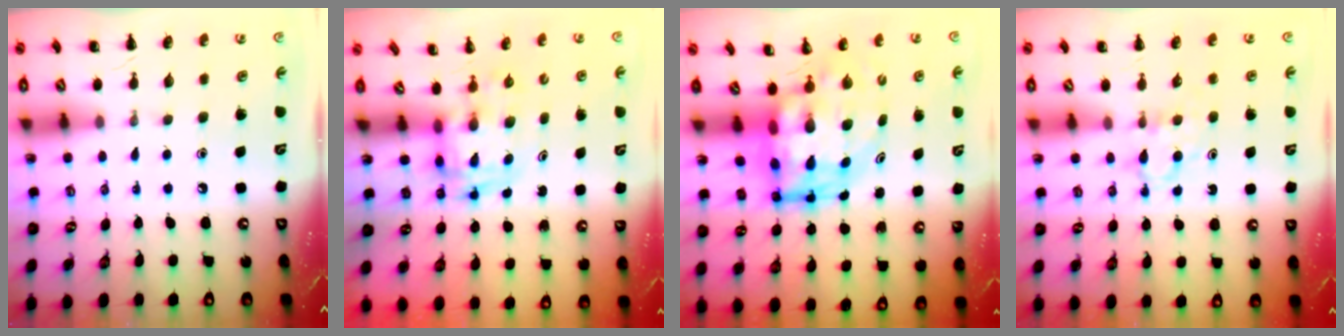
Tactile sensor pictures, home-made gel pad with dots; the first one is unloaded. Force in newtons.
{"total": 3.4, "press": 3.4, "slide": 0.6}
{"total": 9.5, "press": 9.0, "slide": 2.9}
{"total": 3.5, "press": 3.2, "slide": 1.2}